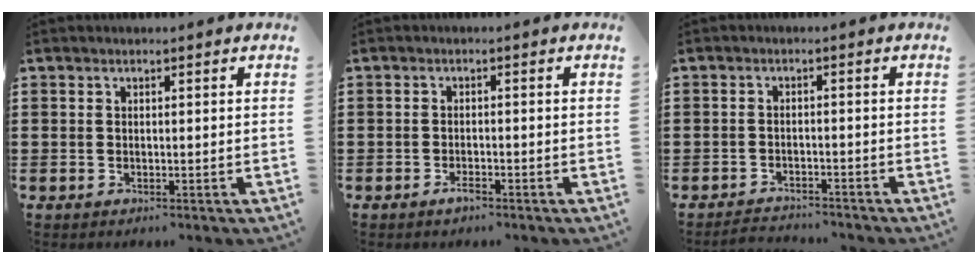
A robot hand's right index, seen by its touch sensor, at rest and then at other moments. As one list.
[{"total": 1.6, "force": [-1.1, 0.5, 1.0], "torque": [-0.020, -0.001, -0.022]}, {"total": 2.4, "force": [-2.4, 0.2, -0.2], "torque": [-0.004, 0.001, -0.054]}]